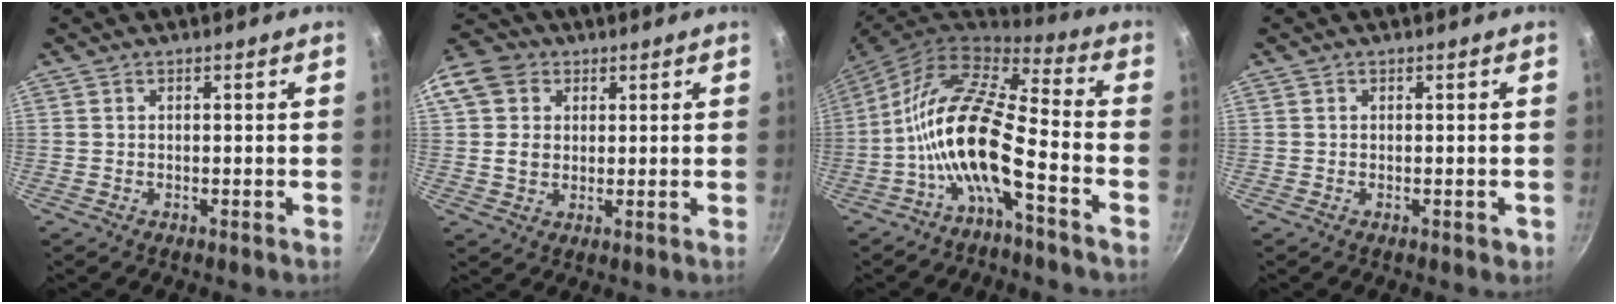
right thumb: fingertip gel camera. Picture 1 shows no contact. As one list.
[{"total": 11.6, "force": [3.4, 9.6, 5.6], "torque": [-0.102, 0.013, 0.053]}, {"total": 15.3, "force": [-5.5, 5.0, 13.4], "torque": [-0.251, 0.060, -0.122]}, {"total": 1.1, "force": [-0.3, 0.8, 0.8], "torque": [-0.005, 0.002, -0.004]}]